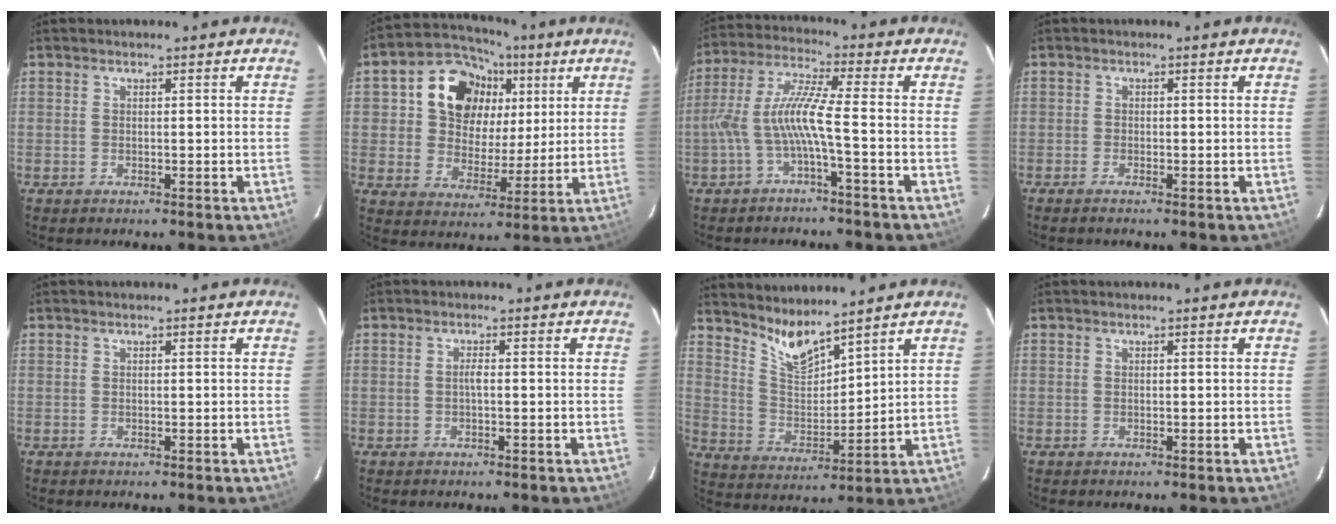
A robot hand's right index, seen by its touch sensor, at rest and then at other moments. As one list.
[{"total": 15.2, "force": [5.1, 12.3, 7.3], "torque": [-0.173, 0.050, 0.090]}, {"total": 8.1, "force": [-2.9, -0.3, 7.5], "torque": [-0.171, 0.010, -0.052]}, {"total": 1.0, "force": [-1.0, 0.1, 0.4], "torque": [-0.011, -0.005, -0.021]}, {"total": 0.0}, {"total": 1.1, "force": [-0.2, 0.1, 1.0], "torque": [-0.020, 0.005, -0.006]}, {"total": 8.2, "force": [7.3, 1.2, 3.6], "torque": [-0.070, -0.015, 0.148]}, {"total": 0.0}]